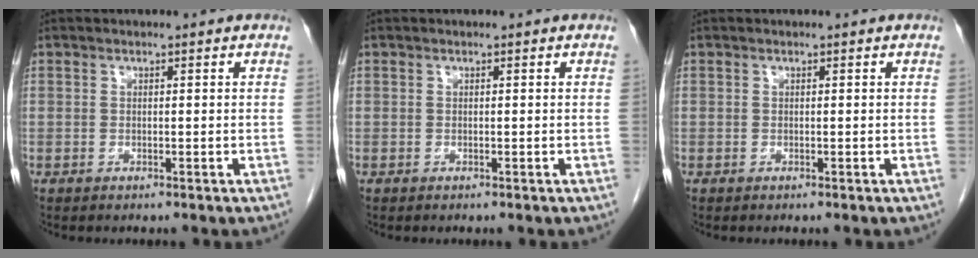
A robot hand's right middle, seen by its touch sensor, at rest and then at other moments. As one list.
[{"total": 0.0}, {"total": 0.0}]